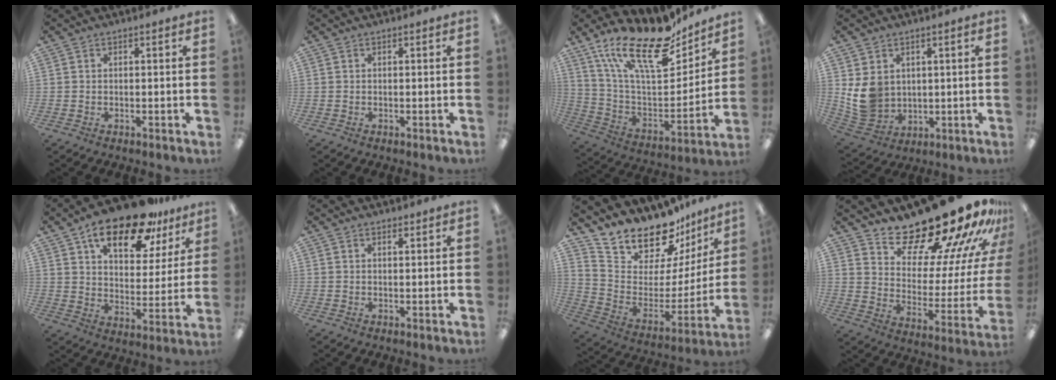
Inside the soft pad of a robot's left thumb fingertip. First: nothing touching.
{"total": 0.0}
{"total": 23.3, "force": [17.0, 8.2, 13.8], "torque": [-0.249, -0.112, 0.294]}
{"total": 8.7, "force": [1.6, 7.7, 3.7], "torque": [-0.092, -0.001, 0.038]}
{"total": 19.0, "force": [13.1, 7.9, 11.1], "torque": [-0.172, -0.068, 0.219]}
{"total": 0.9, "force": [0.8, 0.4, 0.3], "torque": [-0.006, 0.001, 0.016]}
{"total": 18.3, "force": [16.7, 6.5, 3.8], "torque": [-0.084, -0.147, 0.300]}
{"total": 21.4, "force": [19.0, 5.6, 7.9], "torque": [-0.099, -0.164, 0.318]}